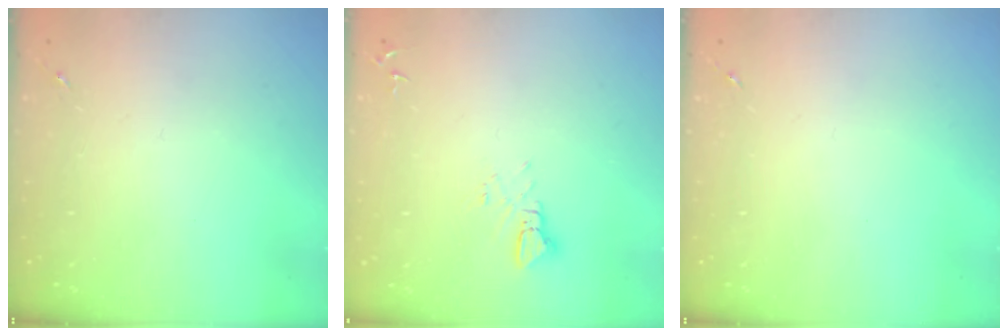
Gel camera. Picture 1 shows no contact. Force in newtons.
{"total": 3.8, "press": 3.8, "slide": 0.3}
{"total": 0.0}